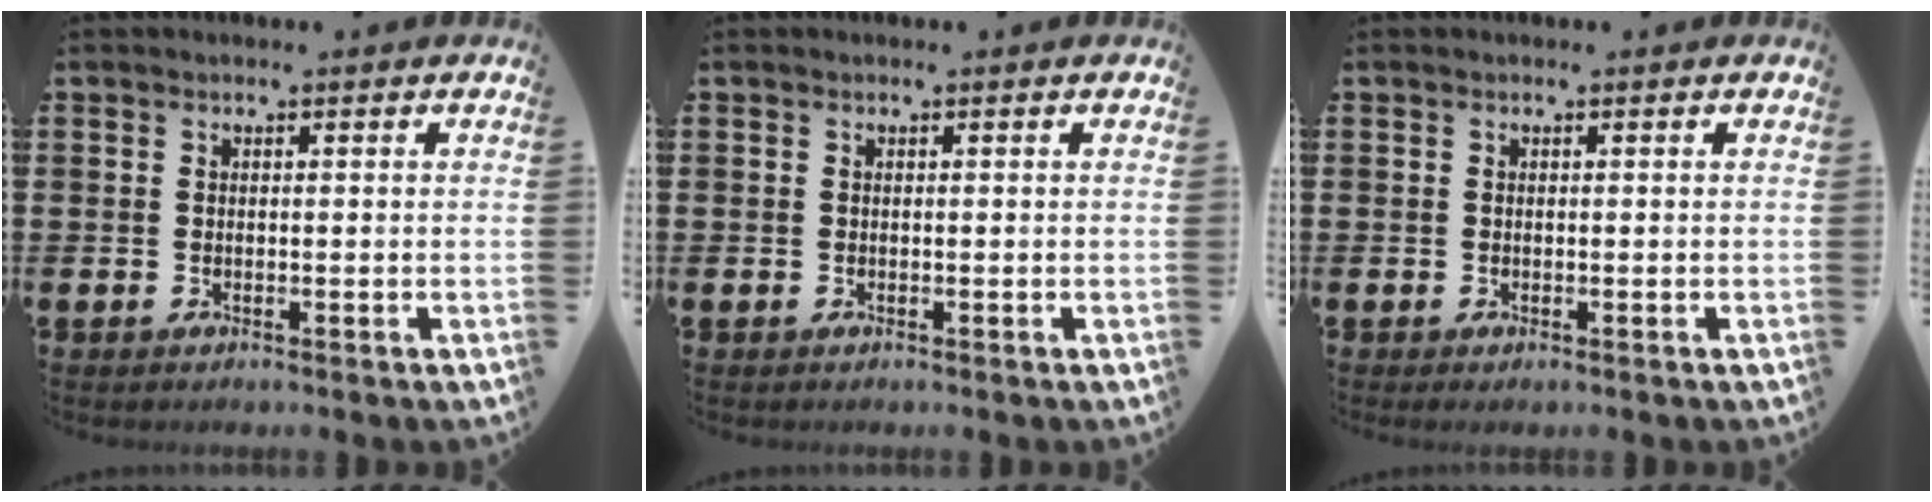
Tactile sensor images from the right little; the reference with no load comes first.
{"total": 0.0}
{"total": 0.0}